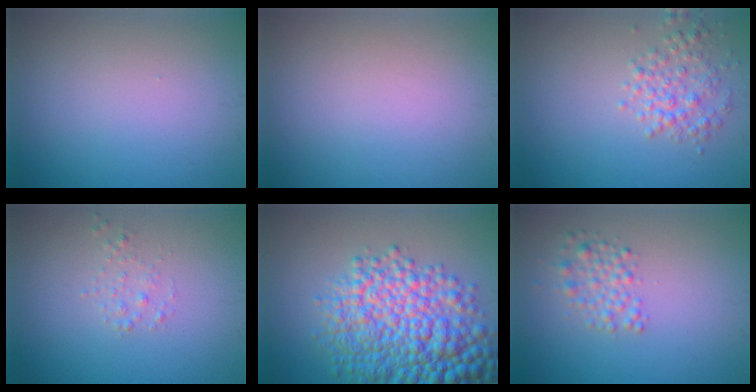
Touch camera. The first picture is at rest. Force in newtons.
{"total": 0.0}
{"total": 2.8, "press": 2.8, "slide": 0.1}
{"total": 1.0, "press": 1.0, "slide": 0.0}
{"total": 10.9, "press": 10.9, "slide": 0.3}
{"total": 2.2, "press": 2.2, "slide": 0.1}